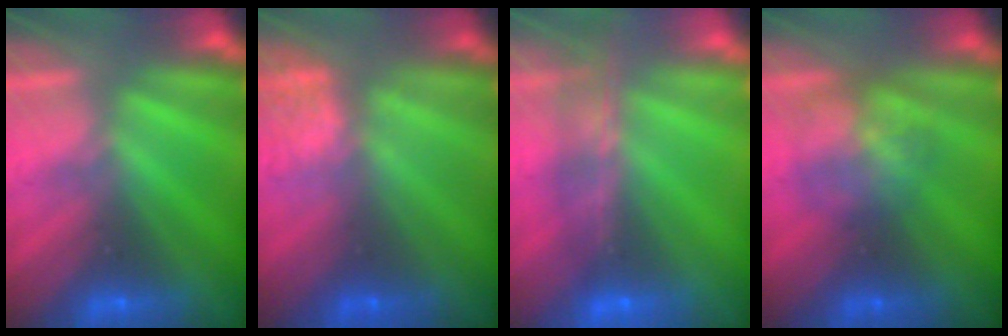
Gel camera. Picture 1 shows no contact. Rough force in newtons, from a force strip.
{"total": 4.5}
{"total": 7.6}
{"total": 2.9}